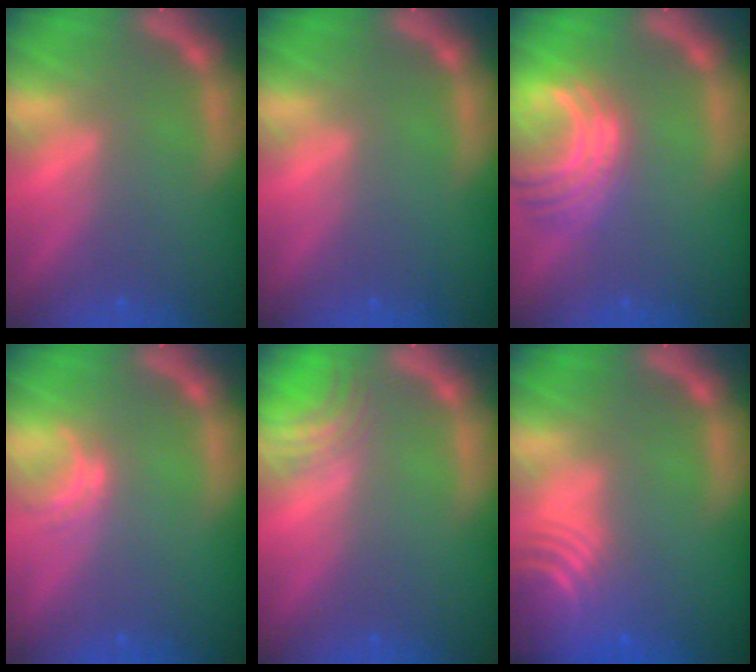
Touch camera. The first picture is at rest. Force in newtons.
{"total": 0.0}
{"total": 7.0}
{"total": 1.5}
{"total": 3.0}
{"total": 9.1}